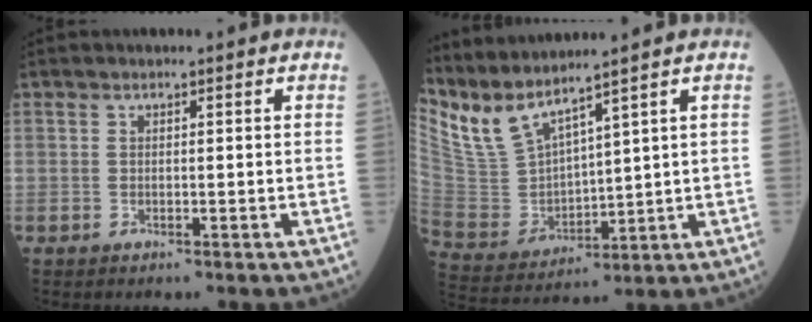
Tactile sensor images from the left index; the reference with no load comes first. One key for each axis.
{"total": 9.3, "fx": 8.2, "fy": 0.6, "fz": 4.4, "tx": -0.121, "ty": -0.003, "tz": 0.185}